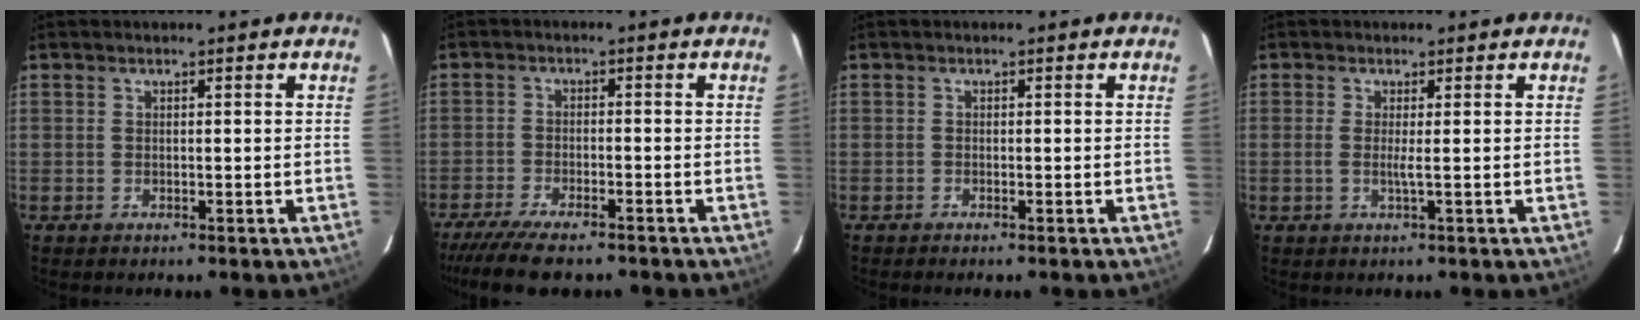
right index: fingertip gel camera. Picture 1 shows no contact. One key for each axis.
{"total": 10.7, "fx": -9.0, "fy": 2.2, "fz": 5.3, "tx": -0.128, "ty": -0.032, "tz": -0.152}
{"total": 0.6, "fx": -0.6, "fy": -0.1, "fz": 0.2, "tx": -0.007, "ty": 0.001, "tz": -0.011}
{"total": 1.7, "fx": -0.2, "fy": -0.3, "fz": 1.7, "tx": -0.034, "ty": -0.004, "tz": -0.006}